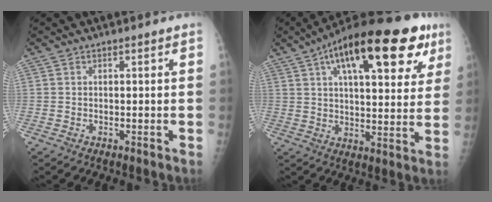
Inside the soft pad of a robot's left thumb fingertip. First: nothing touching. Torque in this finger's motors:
{"motor_torque": [0.40, 1.11, 1.68, -1.08, 0.26]}